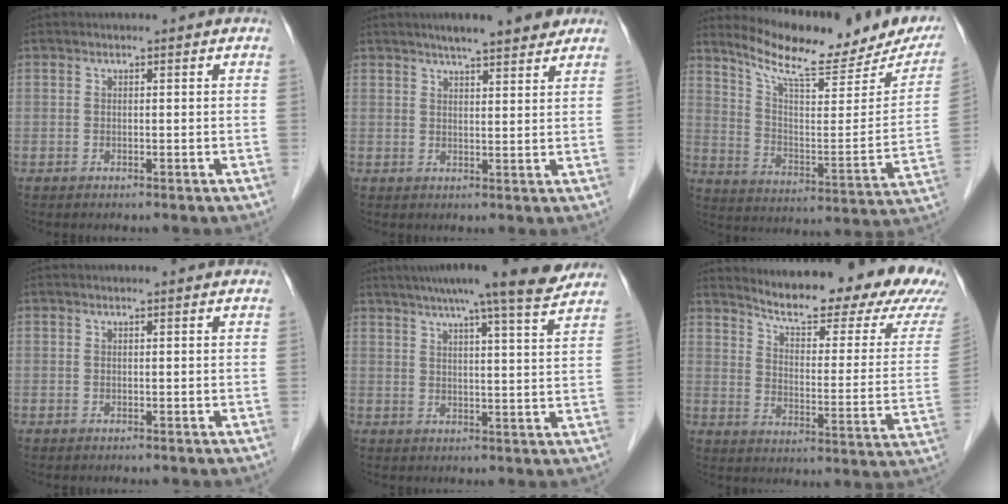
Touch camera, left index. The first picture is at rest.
{"total": 7.9, "force": [6.4, 1.1, 4.5], "torque": [-0.062, 0.019, 0.088]}
{"total": 20.4, "force": [17.7, 3.5, 9.6], "torque": [-0.148, -0.040, 0.251]}
{"total": 0.8, "force": [0.7, 0.0, 0.3], "torque": [-0.009, 0.007, 0.012]}
{"total": 15.3, "force": [12.9, -0.3, 8.2], "torque": [-0.130, 0.011, 0.167]}
{"total": 23.0, "force": [20.0, 3.7, 10.7], "torque": [-0.151, -0.056, 0.247]}